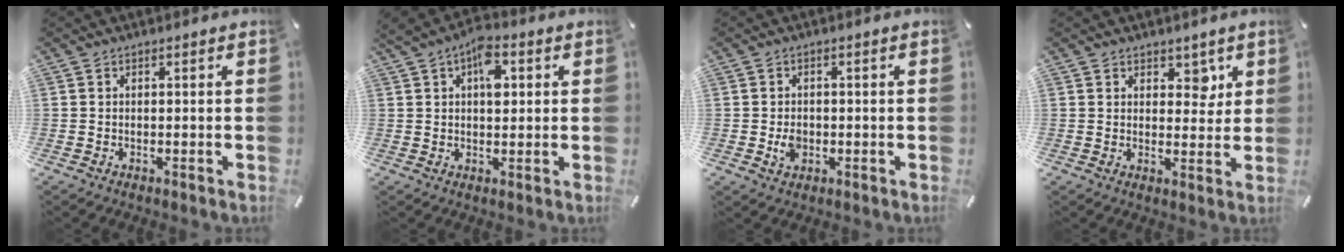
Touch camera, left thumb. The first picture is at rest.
{"total": 7.0, "force": [2.3, 4.3, 5.1], "torque": [-0.061, -0.003, 0.035]}
{"total": 3.5, "force": [-0.5, 2.8, 2.1], "torque": [-0.028, 0.002, -0.010]}
{"total": 4.9, "force": [2.8, 3.5, 2.1], "torque": [-0.003, -0.013, 0.041]}